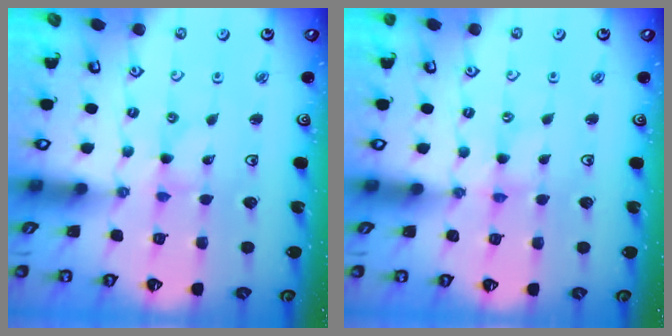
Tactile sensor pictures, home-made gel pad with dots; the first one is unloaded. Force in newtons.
{"total": 0.0}